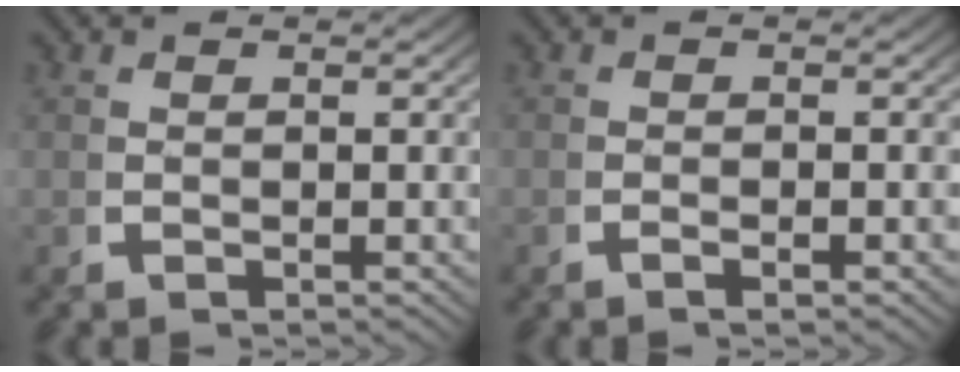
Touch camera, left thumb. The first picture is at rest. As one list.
[{"total": 0.8, "force": [-0.5, 0.1, 0.6], "torque": [-0.013, 0.002, -0.013]}]